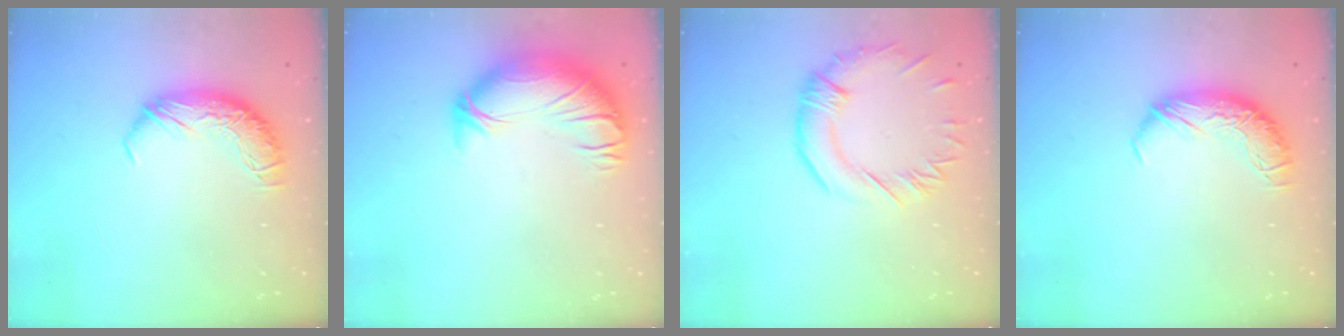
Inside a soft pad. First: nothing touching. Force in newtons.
{"total": 3.5, "press": 0.9, "slide": 3.4}
{"total": 2.0, "press": 1.8, "slide": 1.0}
{"total": 0.0}